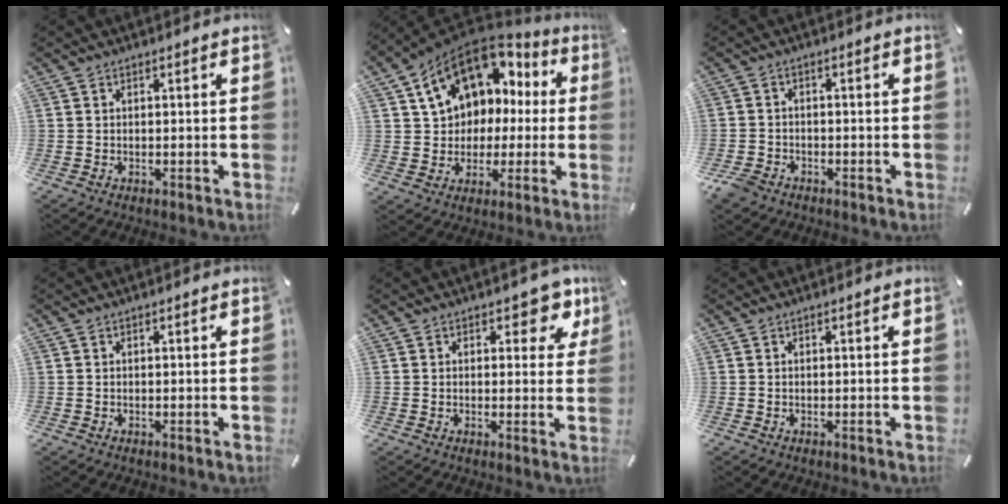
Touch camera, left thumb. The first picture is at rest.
{"total": 13.8, "force": [6.1, 10.8, 6.0], "torque": [-0.112, -0.034, 0.116]}
{"total": 3.6, "force": [-2.7, 2.2, 0.9], "torque": [-0.033, 0.010, -0.057]}
{"total": 0.0}
{"total": 5.9, "force": [3.5, 3.5, 3.2], "torque": [-0.018, -0.015, 0.053]}
{"total": 0.0}